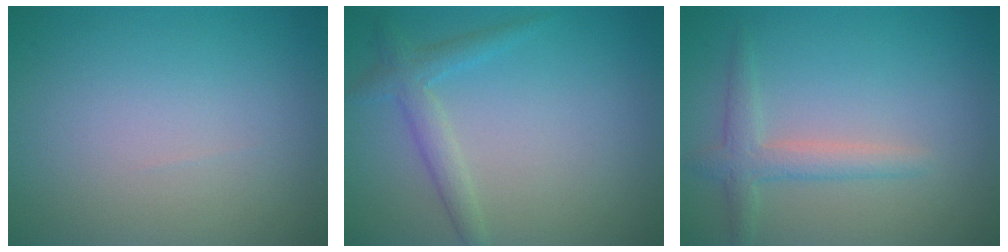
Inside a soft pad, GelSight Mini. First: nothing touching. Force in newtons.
{"total": 2.3, "press": 2.3, "slide": 0.1}
{"total": 2.4, "press": 2.4, "slide": 0.1}